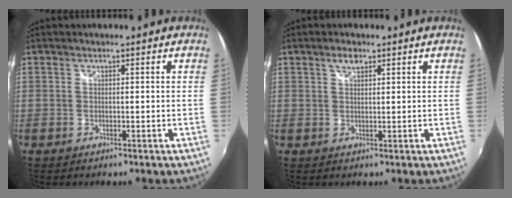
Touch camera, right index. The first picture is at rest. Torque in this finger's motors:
{"motor_torque": [0.18, 0.10, 0.04, 0.02]}